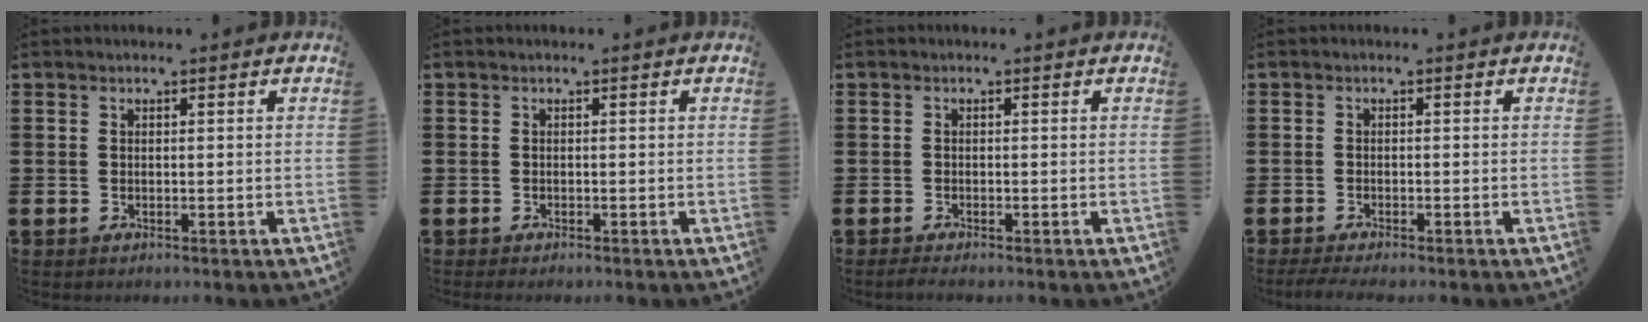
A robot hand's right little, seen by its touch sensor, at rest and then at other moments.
{"total": 0.0}
{"total": 0.8, "force": [-0.6, 0.1, 0.5], "torque": [-0.009, -0.002, -0.011]}
{"total": 1.2, "force": [-0.9, 0.1, 0.8], "torque": [-0.013, -0.002, -0.017]}